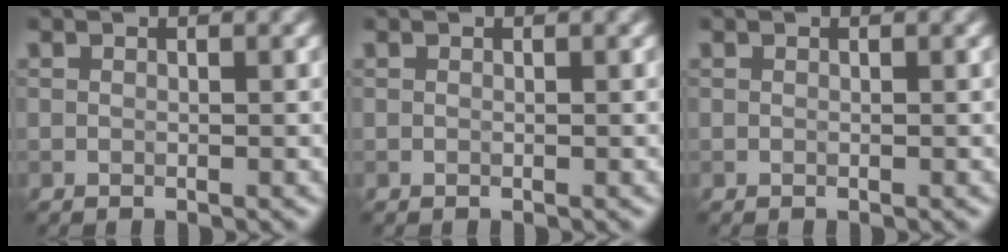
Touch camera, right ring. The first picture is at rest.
{"total": 0.0}
{"total": 0.0}